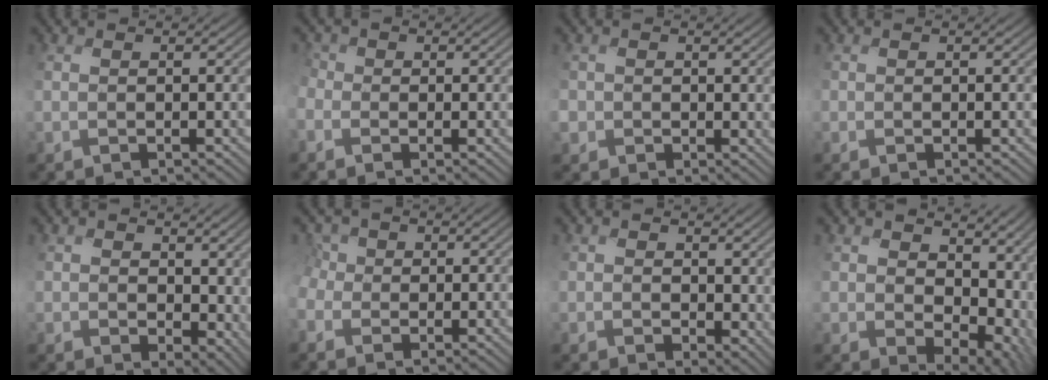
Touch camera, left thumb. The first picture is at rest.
{"total": 3.8, "force": [-1.4, 3.4, 0.9], "torque": [-0.043, 0.004, -0.054]}
{"total": 2.0, "force": [-0.1, 1.9, -0.3], "torque": [-0.005, 0.001, -0.018]}
{"total": 0.5, "force": [0.1, 0.2, -0.4], "torque": [0.014, 0.002, -0.001]}
{"total": 5.8, "force": [2.1, 4.1, 3.6], "torque": [-0.099, -0.016, 0.039]}
{"total": 4.4, "force": [-0.3, 4.1, 1.4], "torque": [-0.060, 0.016, -0.033]}
{"total": 3.6, "force": [1.7, 2.5, 1.9], "torque": [-0.062, -0.010, 0.028]}
{"total": 11.5, "force": [1.4, 7.4, 8.7], "torque": [-0.156, -0.035, 0.046]}